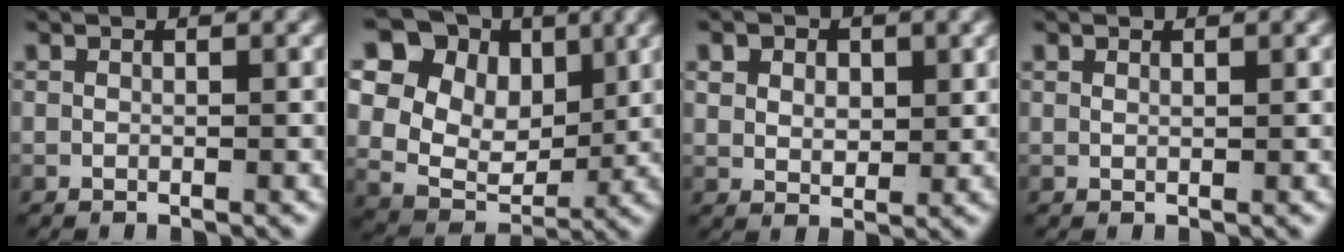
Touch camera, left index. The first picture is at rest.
{"total": 15.9, "force": [3.6, 12.6, 9.0], "torque": [-0.178, -0.016, 0.050]}
{"total": 3.1, "force": [1.0, 2.1, 1.9], "torque": [-0.038, -0.021, 0.032]}
{"total": 0.7, "force": [0.5, -0.6, 0.1], "torque": [0.000, -0.005, 0.014]}